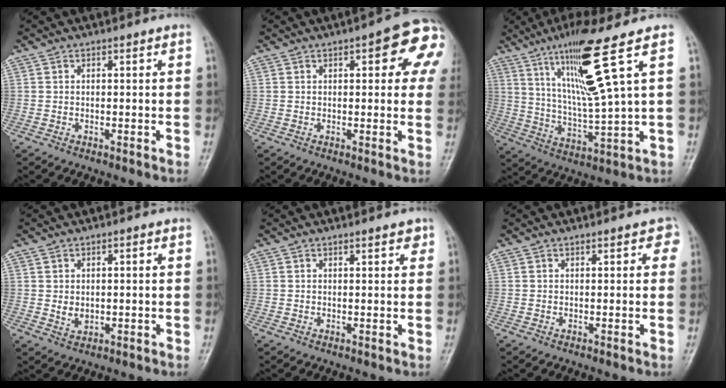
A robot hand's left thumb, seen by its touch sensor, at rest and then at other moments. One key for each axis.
{"total": 11.6, "fx": 4.0, "fy": 4.3, "fz": 10.0, "tx": -0.076, "ty": 0.002, "tz": 0.034}
{"total": 14.4, "fx": 7.0, "fy": -0.3, "fz": 12.6, "tx": -0.236, "ty": -0.039, "tz": 0.138}
{"total": 2.4, "fx": -0.1, "fy": 1.9, "fz": 1.5, "tx": -0.020, "ty": -0.002, "tz": 0.004}
{"total": 1.8, "fx": 1.2, "fy": 0.6, "fz": 1.2, "tx": -0.011, "ty": -0.004, "tz": 0.013}
{"total": 2.0, "fx": 0.9, "fy": 1.1, "fz": 1.5, "tx": -0.004, "ty": 0.002, "tz": 0.006}